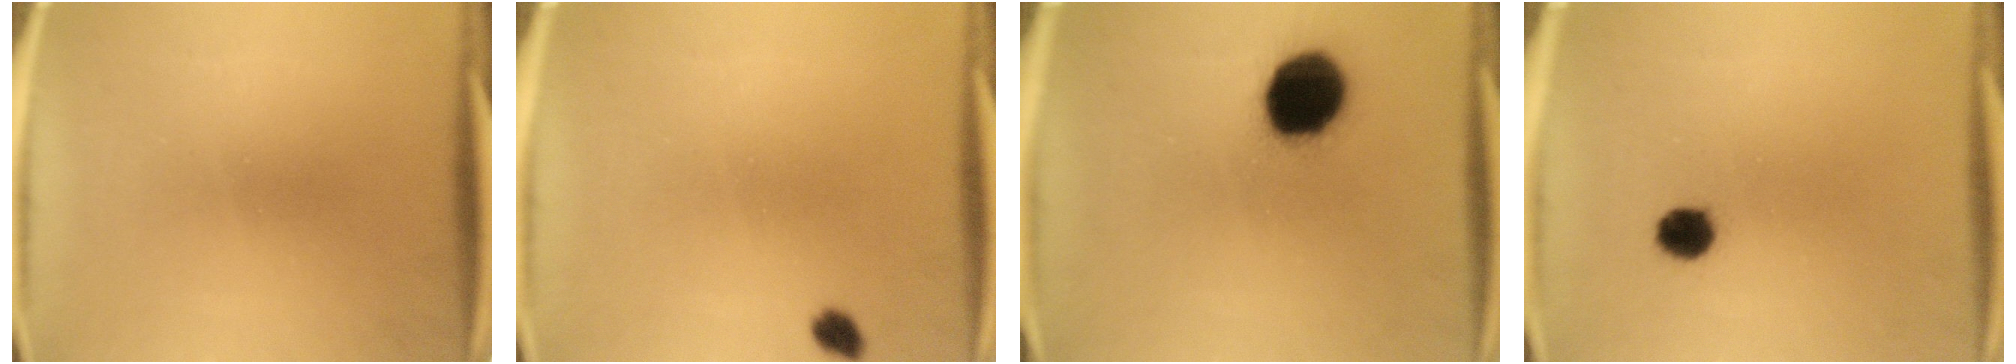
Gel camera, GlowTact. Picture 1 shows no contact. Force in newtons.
{"total": 1.9}
{"total": 16.9}
{"total": 3.8}